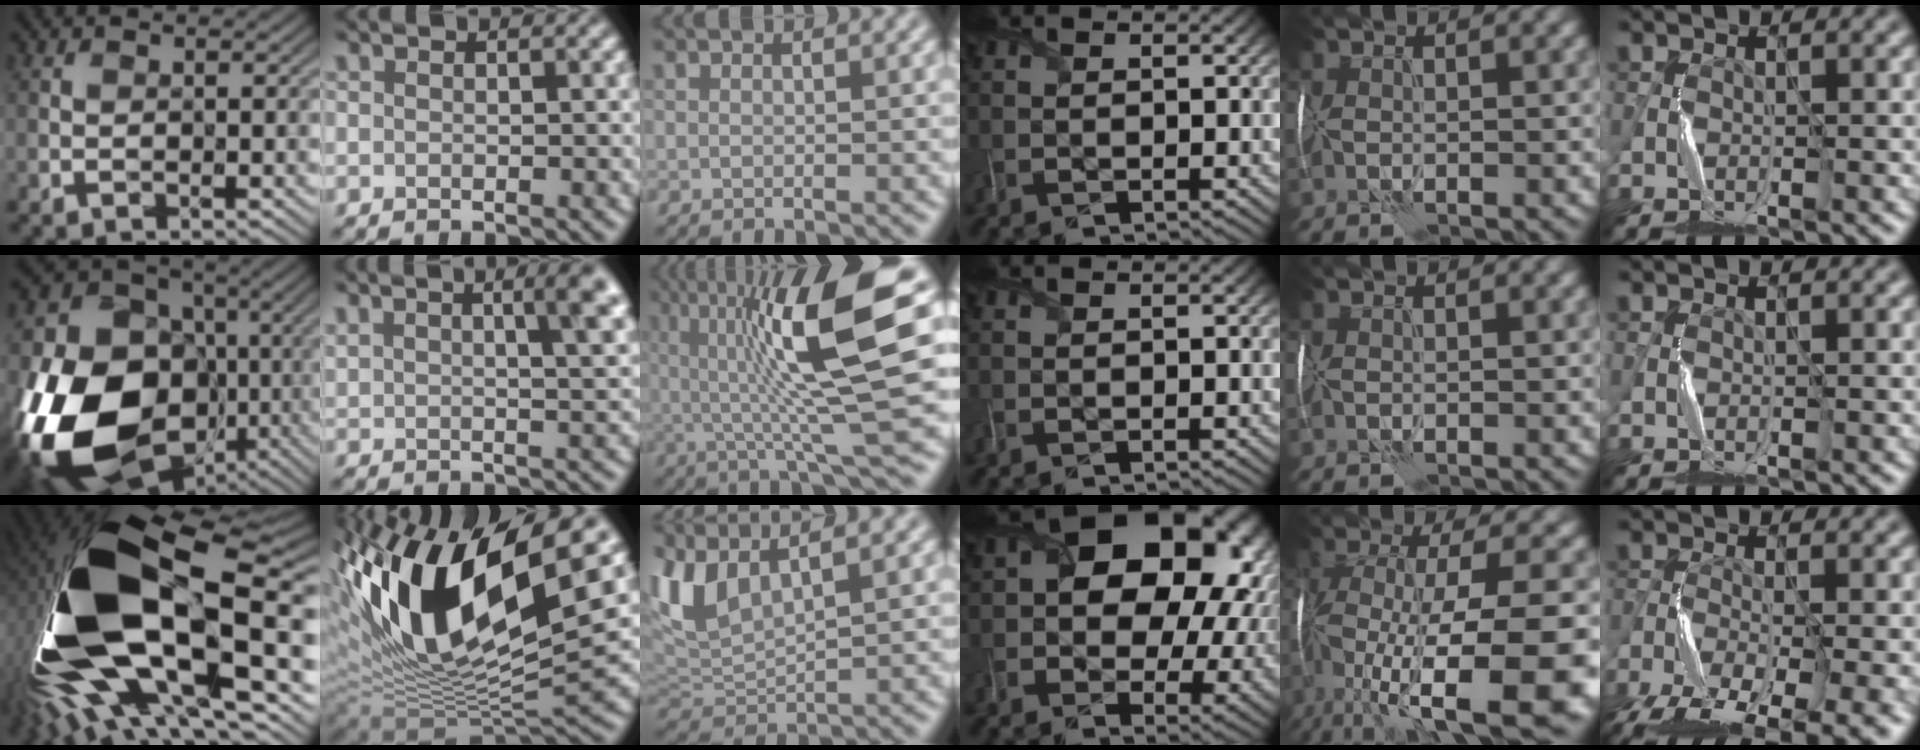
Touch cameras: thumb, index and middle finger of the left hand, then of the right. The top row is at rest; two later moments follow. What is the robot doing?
{"motion": "wrap", "object": "ribbon"}